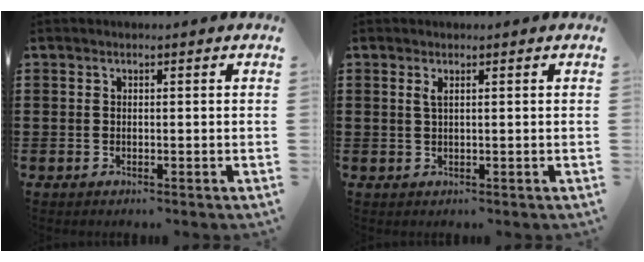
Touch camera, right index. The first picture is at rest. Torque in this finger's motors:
{"motor_torque": [0.01, 0.01, 0.01, 0.04]}